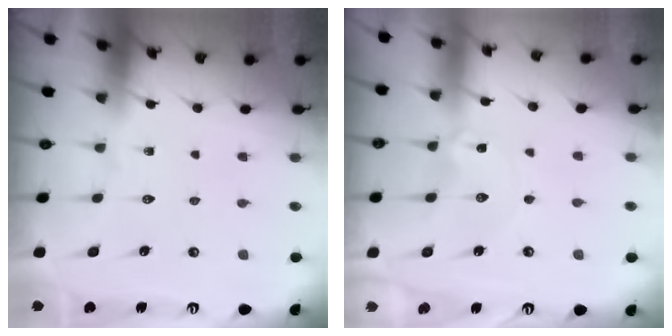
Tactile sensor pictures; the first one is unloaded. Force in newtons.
{"total": 0.0}